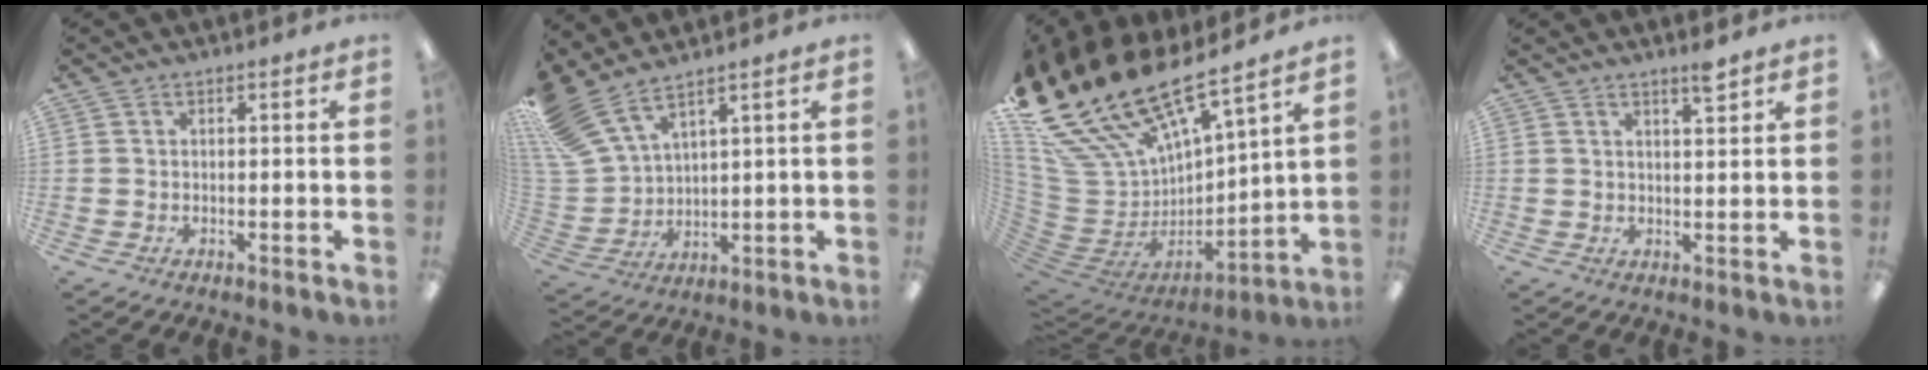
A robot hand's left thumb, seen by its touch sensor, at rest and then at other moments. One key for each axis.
{"total": 12.3, "fx": 8.9, "fy": 4.9, "fz": 6.9, "tx": -0.168, "ty": -0.042, "tz": 0.172}
{"total": 24.9, "fx": 21.4, "fy": 8.8, "fz": 9.3, "tx": -0.184, "ty": -0.168, "tz": 0.410}
{"total": 3.4, "fx": 2.7, "fy": 0.2, "fz": 2.0, "tx": -0.030, "ty": -0.012, "tz": 0.044}